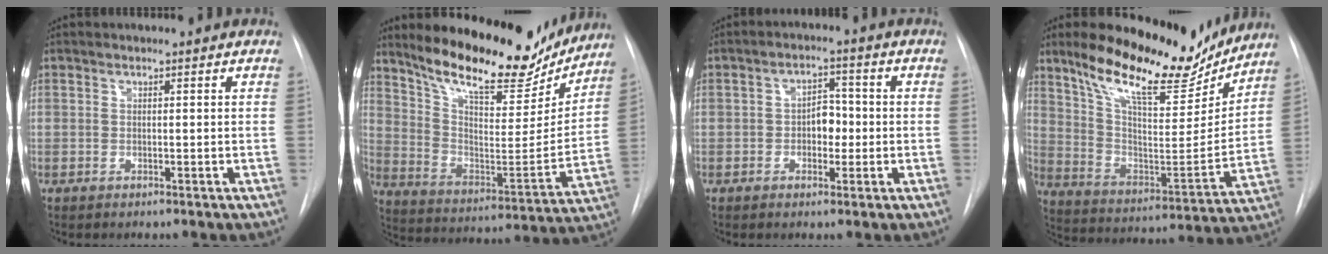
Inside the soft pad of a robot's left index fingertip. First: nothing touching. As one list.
[{"total": 20.1, "force": [17.1, 5.8, 8.8], "torque": [-0.142, -0.032, 0.263]}, {"total": 4.2, "force": [-1.3, 2.7, 3.0], "torque": [-0.040, 0.008, -0.024]}, {"total": 19.2, "force": [15.3, 5.6, 10.1], "torque": [-0.171, -0.023, 0.248]}]